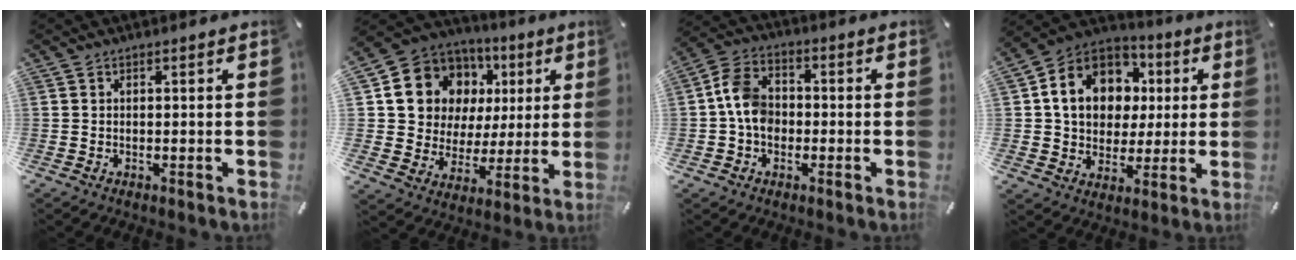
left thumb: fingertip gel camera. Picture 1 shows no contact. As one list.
[{"total": 13.4, "force": [4.5, 12.0, 4.1], "torque": [-0.077, -0.025, 0.095]}, {"total": 8.4, "force": [-1.2, 6.6, 5.0], "torque": [-0.102, 0.018, -0.021]}, {"total": 13.9, "force": [2.4, 11.9, 6.7], "torque": [-0.143, 0.000, 0.046]}]